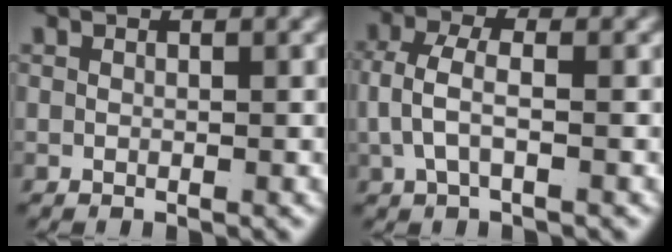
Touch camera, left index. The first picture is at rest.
{"total": 3.6, "force": [-0.3, 2.0, 3.0], "torque": [-0.072, -0.011, 0.001]}